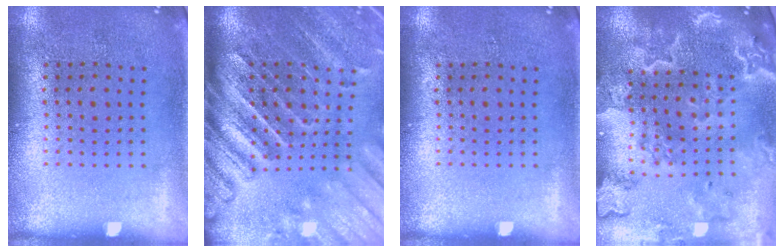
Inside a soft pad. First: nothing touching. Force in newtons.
{"total": 4.2, "press": 3.5, "slide": 2.3}
{"total": 0.0}
{"total": 3.6, "press": 3.1, "slide": 1.9}